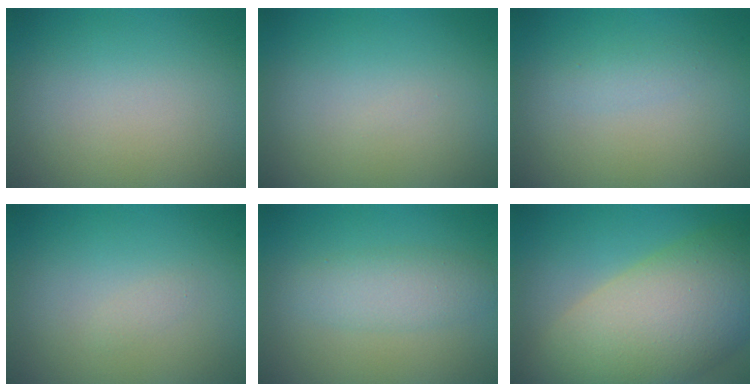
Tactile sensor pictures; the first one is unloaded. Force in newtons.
{"total": 0.0}
{"total": 0.9, "press": 0.9, "slide": 0.1}
{"total": 0.6, "press": 0.6, "slide": 0.0}
{"total": 2.9, "press": 2.9, "slide": 0.1}
{"total": 13.2, "press": 13.1, "slide": 1.2}